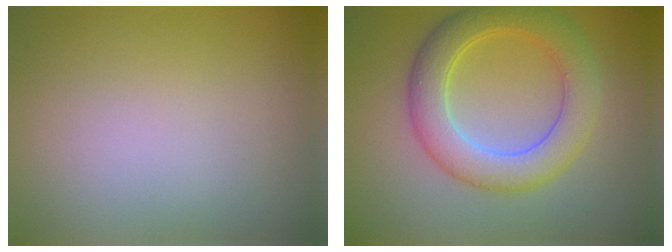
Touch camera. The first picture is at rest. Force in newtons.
{"total": 5.7, "press": 5.7, "slide": 0.4}